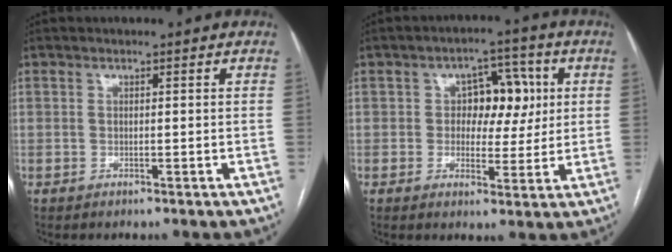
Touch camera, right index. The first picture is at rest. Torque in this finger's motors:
{"motor_torque": [0.29, 0.14, 0.12, 0.06]}